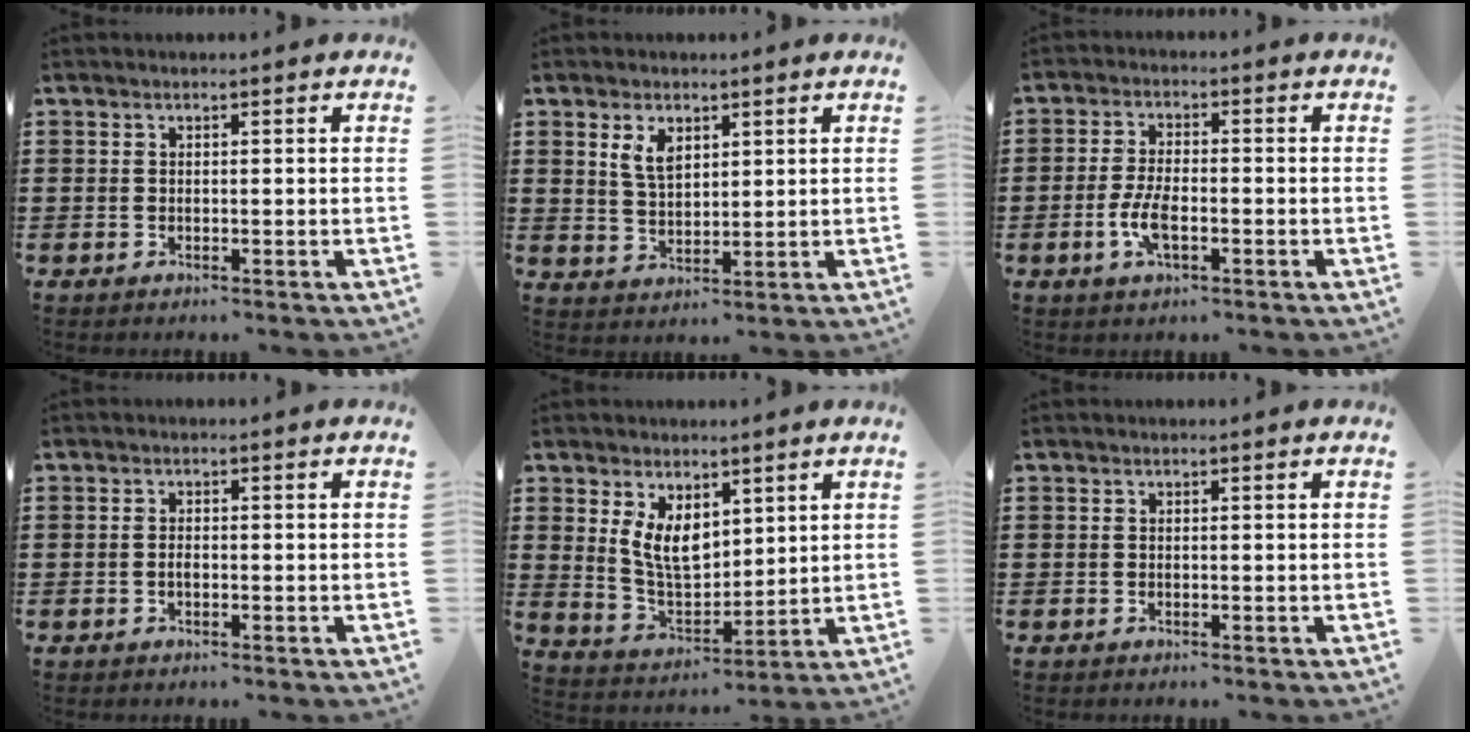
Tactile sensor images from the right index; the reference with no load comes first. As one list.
[{"total": 4.0, "force": [2.1, 2.1, 2.7], "torque": [-0.059, 0.007, 0.038]}, {"total": 5.0, "force": [-1.7, 2.0, 4.3], "torque": [-0.100, -0.004, -0.036]}, {"total": 1.0, "force": [-0.4, 0.4, 0.8], "torque": [-0.016, -0.001, -0.006]}, {"total": 6.9, "force": [3.5, 4.0, 4.4], "torque": [-0.105, -0.005, 0.065]}, {"total": 0.0}]